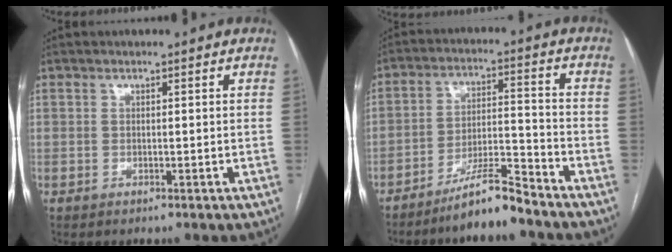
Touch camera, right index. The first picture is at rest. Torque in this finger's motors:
{"motor_torque": [-0.22, -0.12, -0.32, -0.12]}